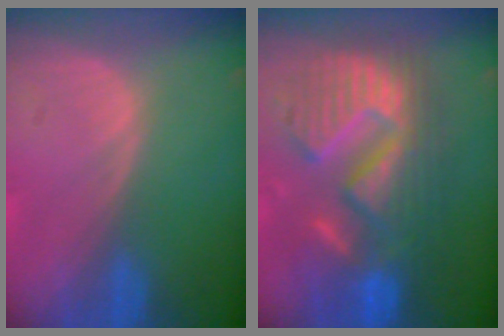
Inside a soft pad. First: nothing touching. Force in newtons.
{"total": 12.9, "press": 12.8, "slide": 1.4}